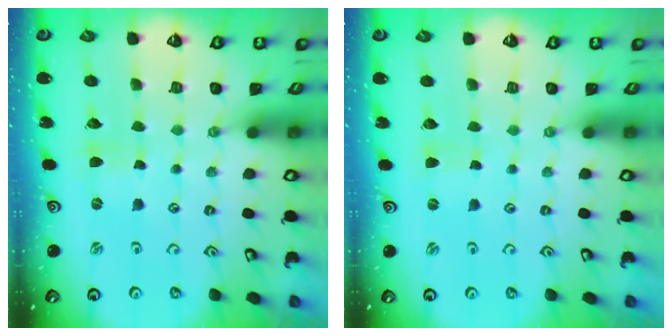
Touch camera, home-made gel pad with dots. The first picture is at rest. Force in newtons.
{"total": 0.0}